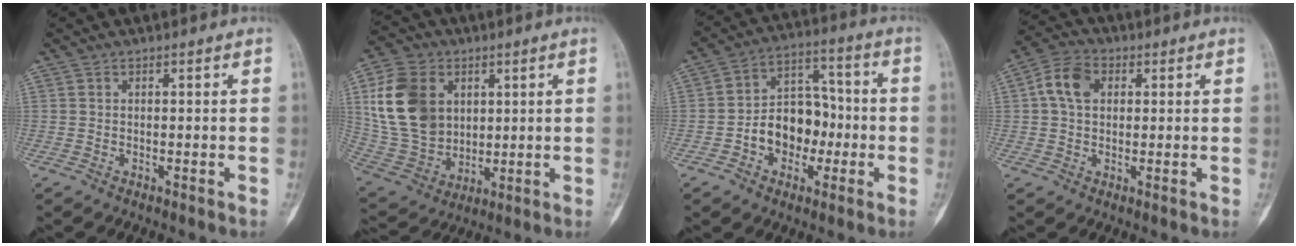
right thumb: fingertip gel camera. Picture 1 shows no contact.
{"total": 17.6, "force": [4.5, 13.2, 10.7], "torque": [-0.188, -0.007, 0.097]}
{"total": 12.0, "force": [-2.7, 8.9, 7.6], "torque": [-0.076, 0.050, -0.049]}
{"total": 7.1, "force": [1.5, 5.1, 4.7], "torque": [-0.083, 0.015, 0.021]}